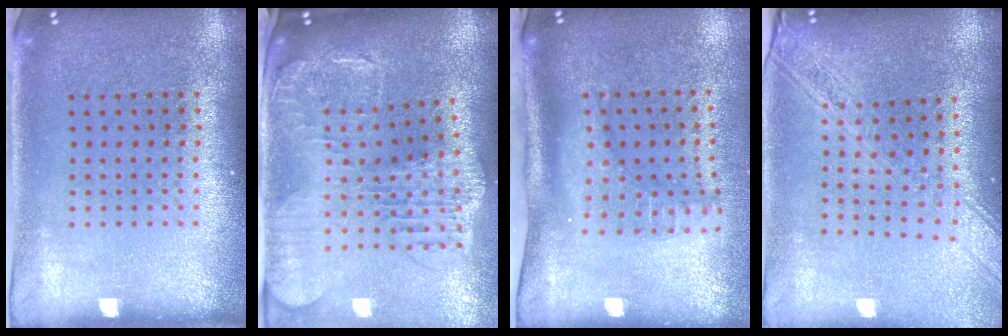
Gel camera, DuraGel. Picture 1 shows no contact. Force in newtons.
{"total": 2.5, "press": 2.2, "slide": 1.2}
{"total": 2.2, "press": 1.6, "slide": 1.5}
{"total": 2.0, "press": 1.8, "slide": 1.0}